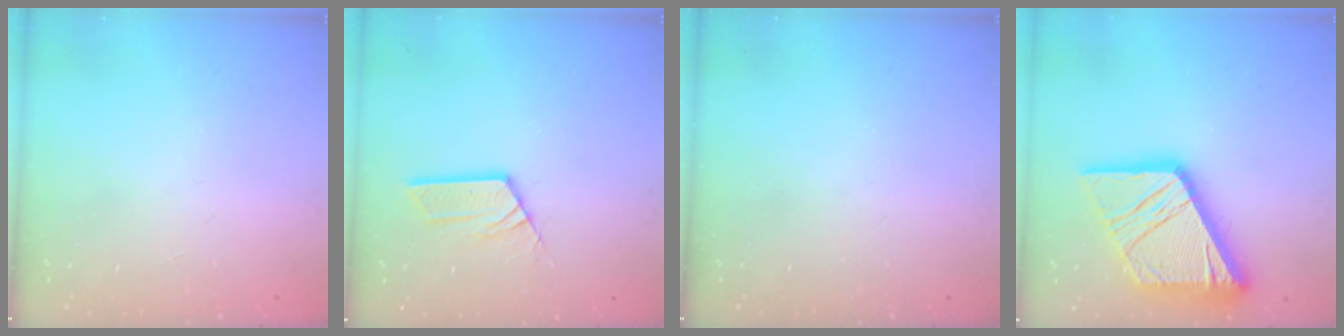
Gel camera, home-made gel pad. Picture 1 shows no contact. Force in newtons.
{"total": 7.0, "press": 7.0, "slide": 0.5}
{"total": 0.0}
{"total": 25.0, "press": 24.8, "slide": 2.8}